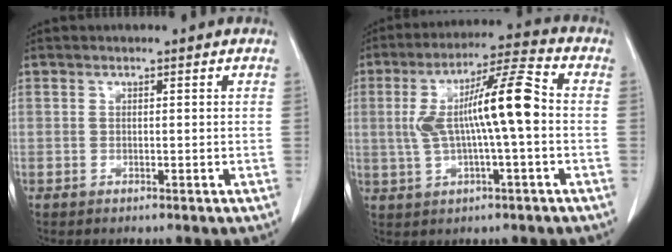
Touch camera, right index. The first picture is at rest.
{"total": 11.8, "force": [0.2, 1.1, 11.7], "torque": [-0.211, 0.026, 0.003]}